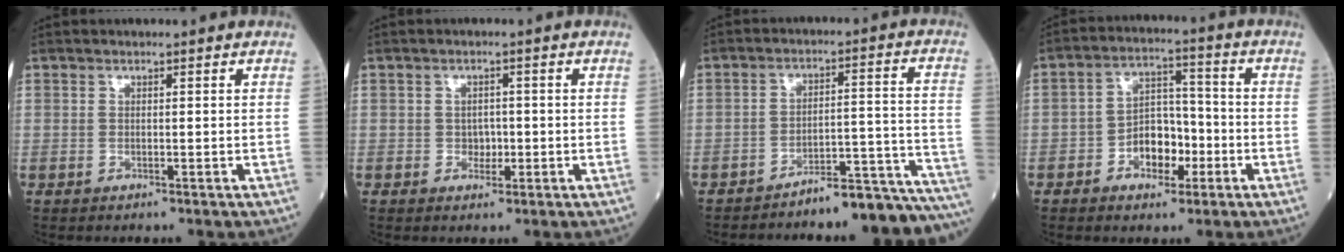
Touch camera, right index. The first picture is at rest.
{"total": 2.0, "force": [-0.4, 1.6, 1.2], "torque": [-0.011, 0.005, -0.003]}
{"total": 14.6, "force": [-14.0, 0.4, 3.9], "torque": [-0.015, 0.048, -0.188]}
{"total": 7.5, "force": [-2.7, 4.4, 5.4], "torque": [-0.092, 0.022, -0.045]}